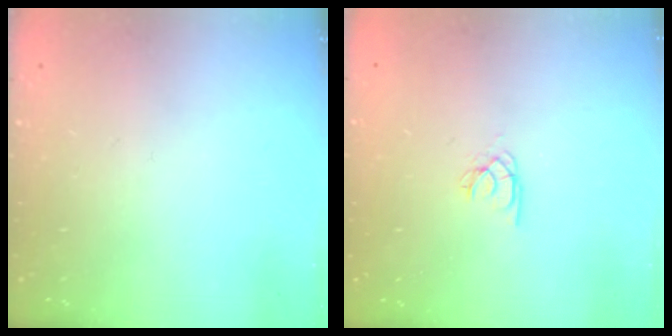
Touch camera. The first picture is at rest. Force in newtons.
{"total": 1.9, "press": 1.9, "slide": 0.2}